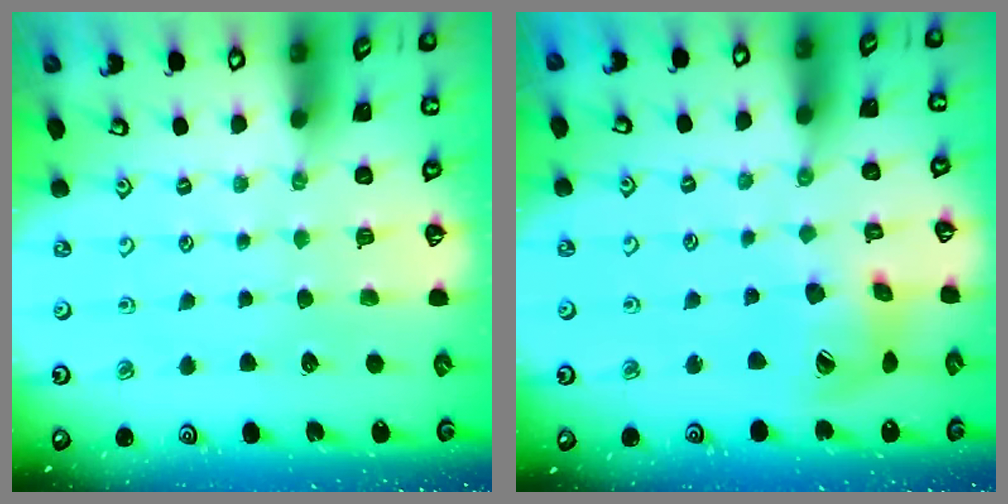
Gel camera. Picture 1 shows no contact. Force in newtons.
{"total": 12.4, "press": 12.3, "slide": 1.6}